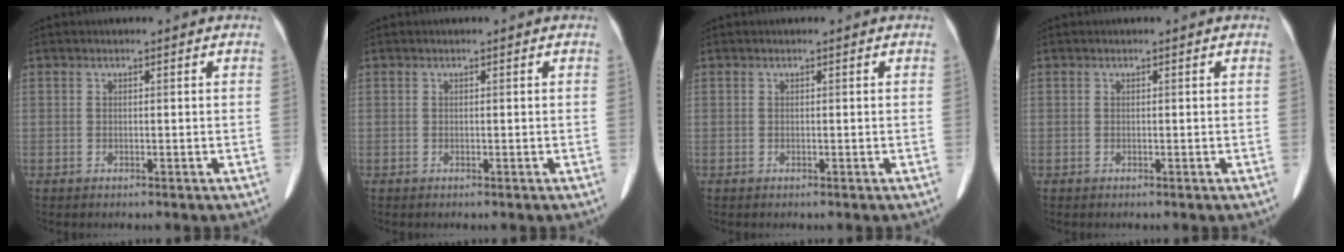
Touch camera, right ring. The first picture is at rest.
{"total": 0.0}
{"total": 0.0}
{"total": 0.0}